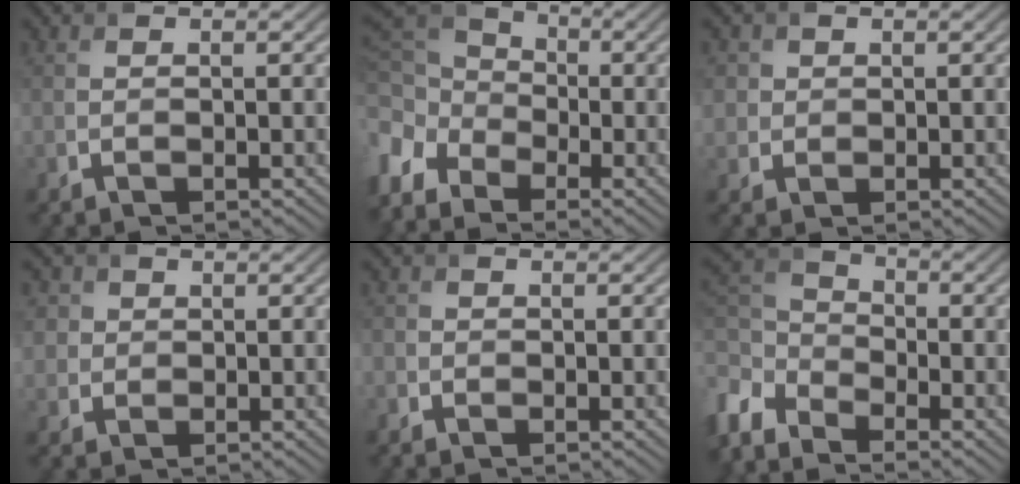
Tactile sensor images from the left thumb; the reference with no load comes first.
{"total": 10.6, "force": [-5.8, 7.3, 5.1], "torque": [-0.150, -0.030, -0.115]}
{"total": 2.3, "force": [0.7, 2.1, 0.4], "torque": [-0.022, -0.004, 0.023]}
{"total": 3.2, "force": [1.2, 2.8, 0.9], "torque": [-0.039, -0.001, 0.025]}
{"total": 1.1, "force": [-0.4, 1.0, 0.0], "torque": [0.007, -0.001, -0.012]}
{"total": 7.9, "force": [-5.0, 4.6, 4.1], "torque": [-0.121, -0.020, -0.116]}